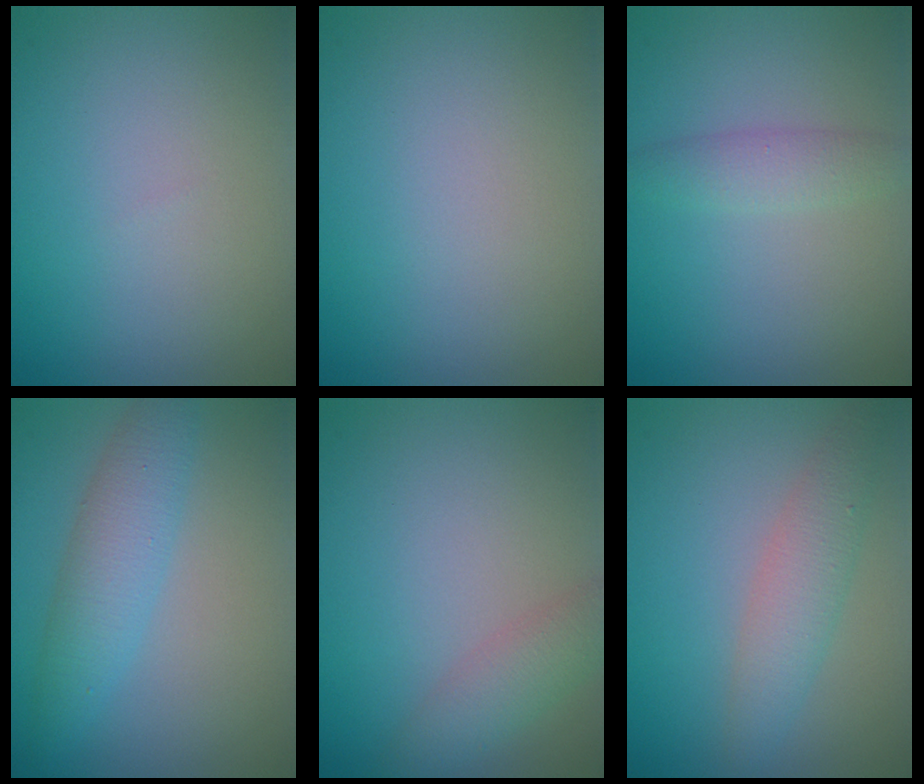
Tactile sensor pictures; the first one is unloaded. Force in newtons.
{"total": 0.0}
{"total": 1.9, "press": 1.9, "slide": 0.0}
{"total": 3.9, "press": 3.9, "slide": 0.1}
{"total": 2.5, "press": 2.5, "slide": 0.1}
{"total": 3.2, "press": 3.2, "slide": 0.2}